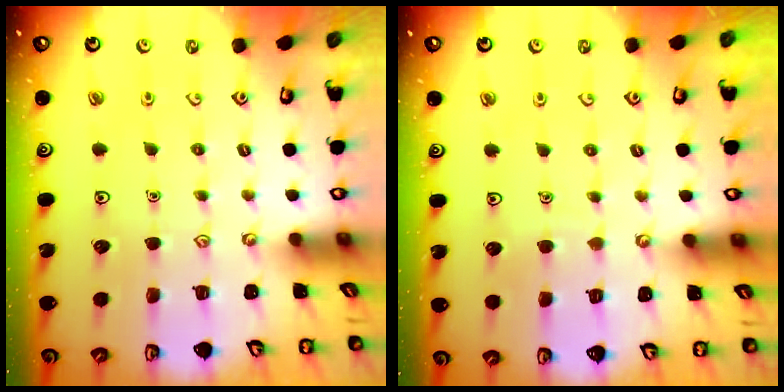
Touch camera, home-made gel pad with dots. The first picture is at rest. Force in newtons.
{"total": 2.8, "press": 2.8, "slide": 0.1}